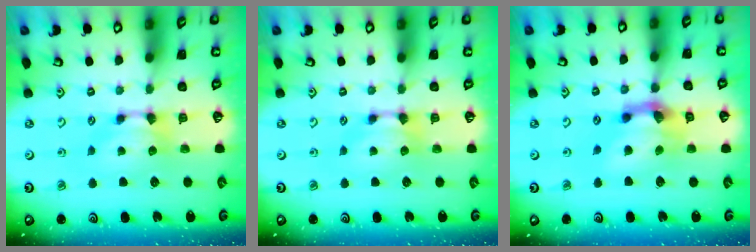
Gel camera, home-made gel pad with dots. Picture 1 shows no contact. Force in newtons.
{"total": 0.0}
{"total": 5.3, "press": 4.9, "slide": 2.0}